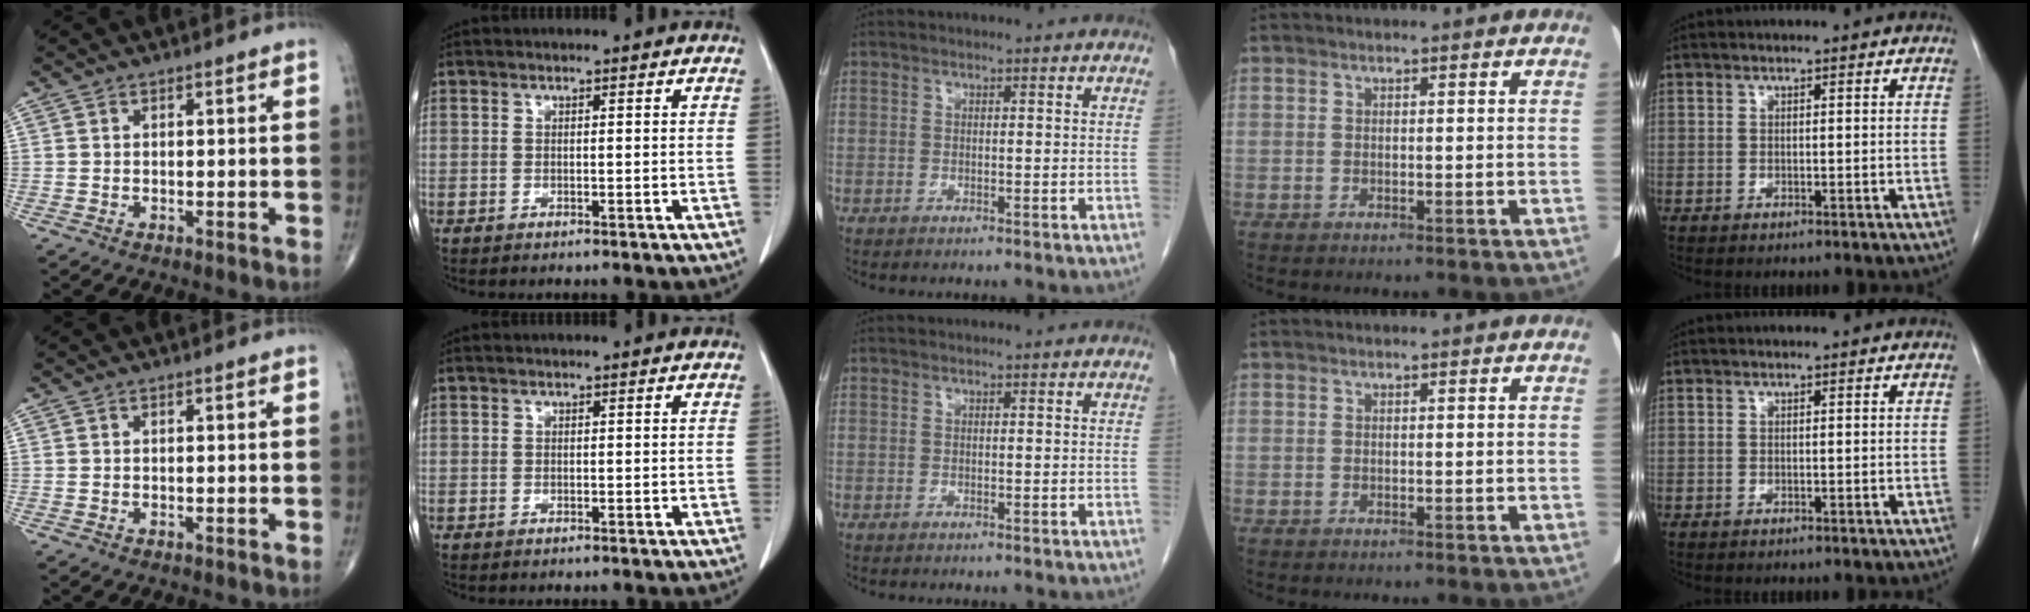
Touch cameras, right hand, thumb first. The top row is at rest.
{}